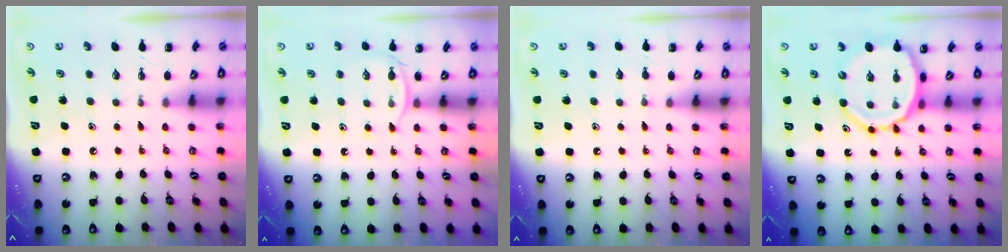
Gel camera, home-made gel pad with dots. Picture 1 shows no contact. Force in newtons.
{"total": 5.2, "press": 5.0, "slide": 1.4}
{"total": 3.7, "press": 3.5, "slide": 1.3}
{"total": 12.2, "press": 11.6, "slide": 3.5}